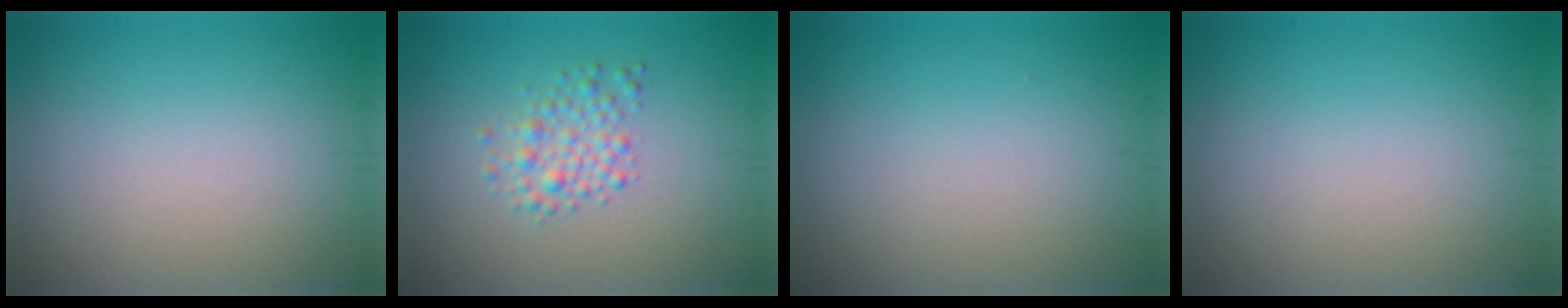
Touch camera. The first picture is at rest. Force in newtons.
{"total": 2.4, "press": 2.4, "slide": 0.1}
{"total": 0.0}
{"total": 0.0}